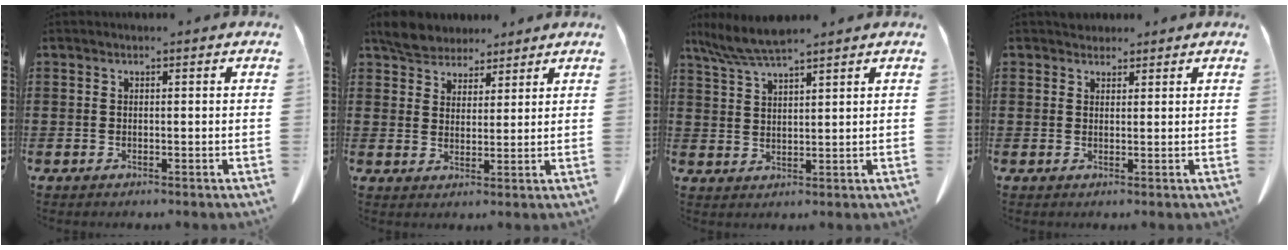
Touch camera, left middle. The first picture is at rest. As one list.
[{"total": 4.9, "force": [4.4, 2.0, 0.5], "torque": [-0.031, -0.003, 0.084]}, {"total": 5.7, "force": [4.8, 0.3, 3.2], "torque": [-0.073, -0.017, 0.087]}, {"total": 2.0, "force": [1.8, 0.8, 0.1], "torque": [-0.006, 0.004, 0.036]}]